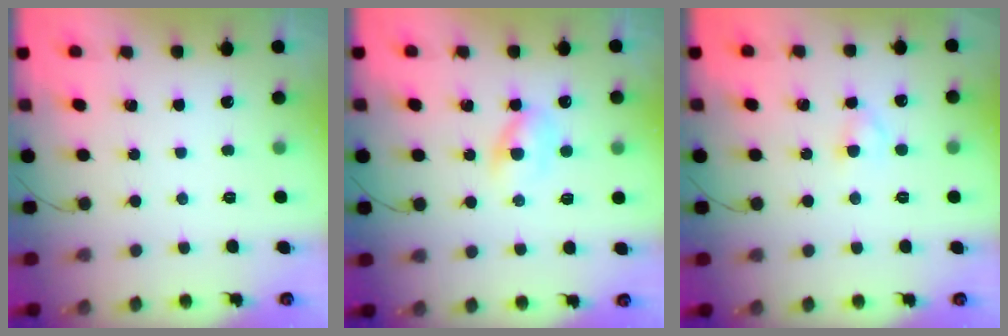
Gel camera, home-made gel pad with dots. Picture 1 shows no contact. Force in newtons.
{"total": 3.3, "press": 3.1, "slide": 1.1}
{"total": 2.7, "press": 2.5, "slide": 1.2}